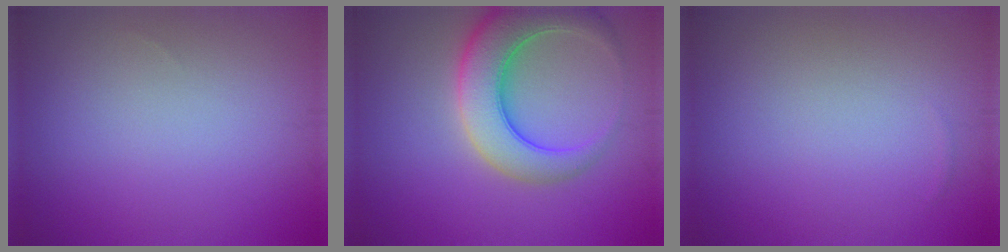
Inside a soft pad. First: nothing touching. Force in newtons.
{"total": 7.4, "press": 7.4, "slide": 0.3}
{"total": 0.0}